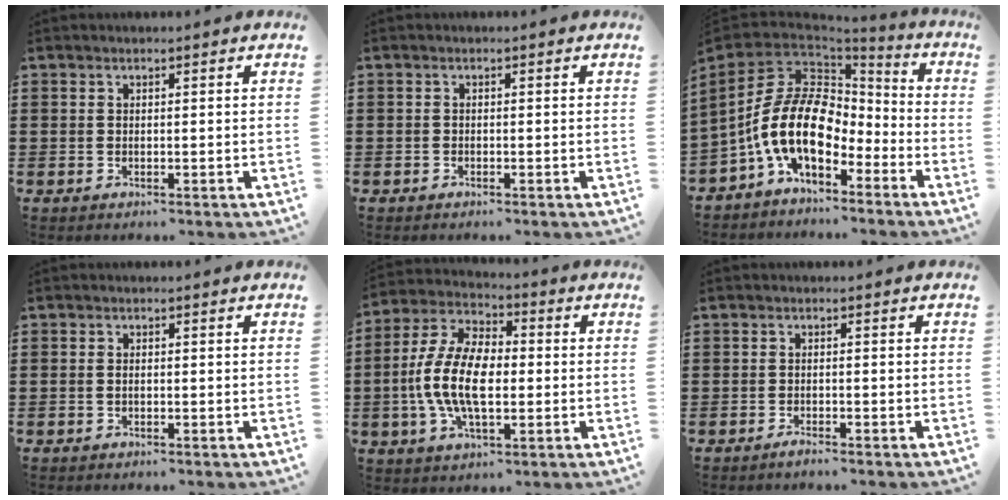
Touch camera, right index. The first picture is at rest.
{"total": 0.7, "force": [-0.6, 0.2, -0.1], "torque": [0.001, 0.000, -0.013]}
{"total": 15.4, "force": [-3.6, 9.3, 11.7], "torque": [-0.265, 0.018, -0.075]}
{"total": 0.6, "force": [-0.1, 0.3, 0.5], "torque": [-0.012, -0.001, -0.002]}
{"total": 11.0, "force": [-1.6, 5.7, 9.2], "torque": [-0.219, -0.004, -0.036]}
{"total": 1.1, "force": [-1.0, 0.1, 0.4], "torque": [-0.009, -0.006, -0.019]}